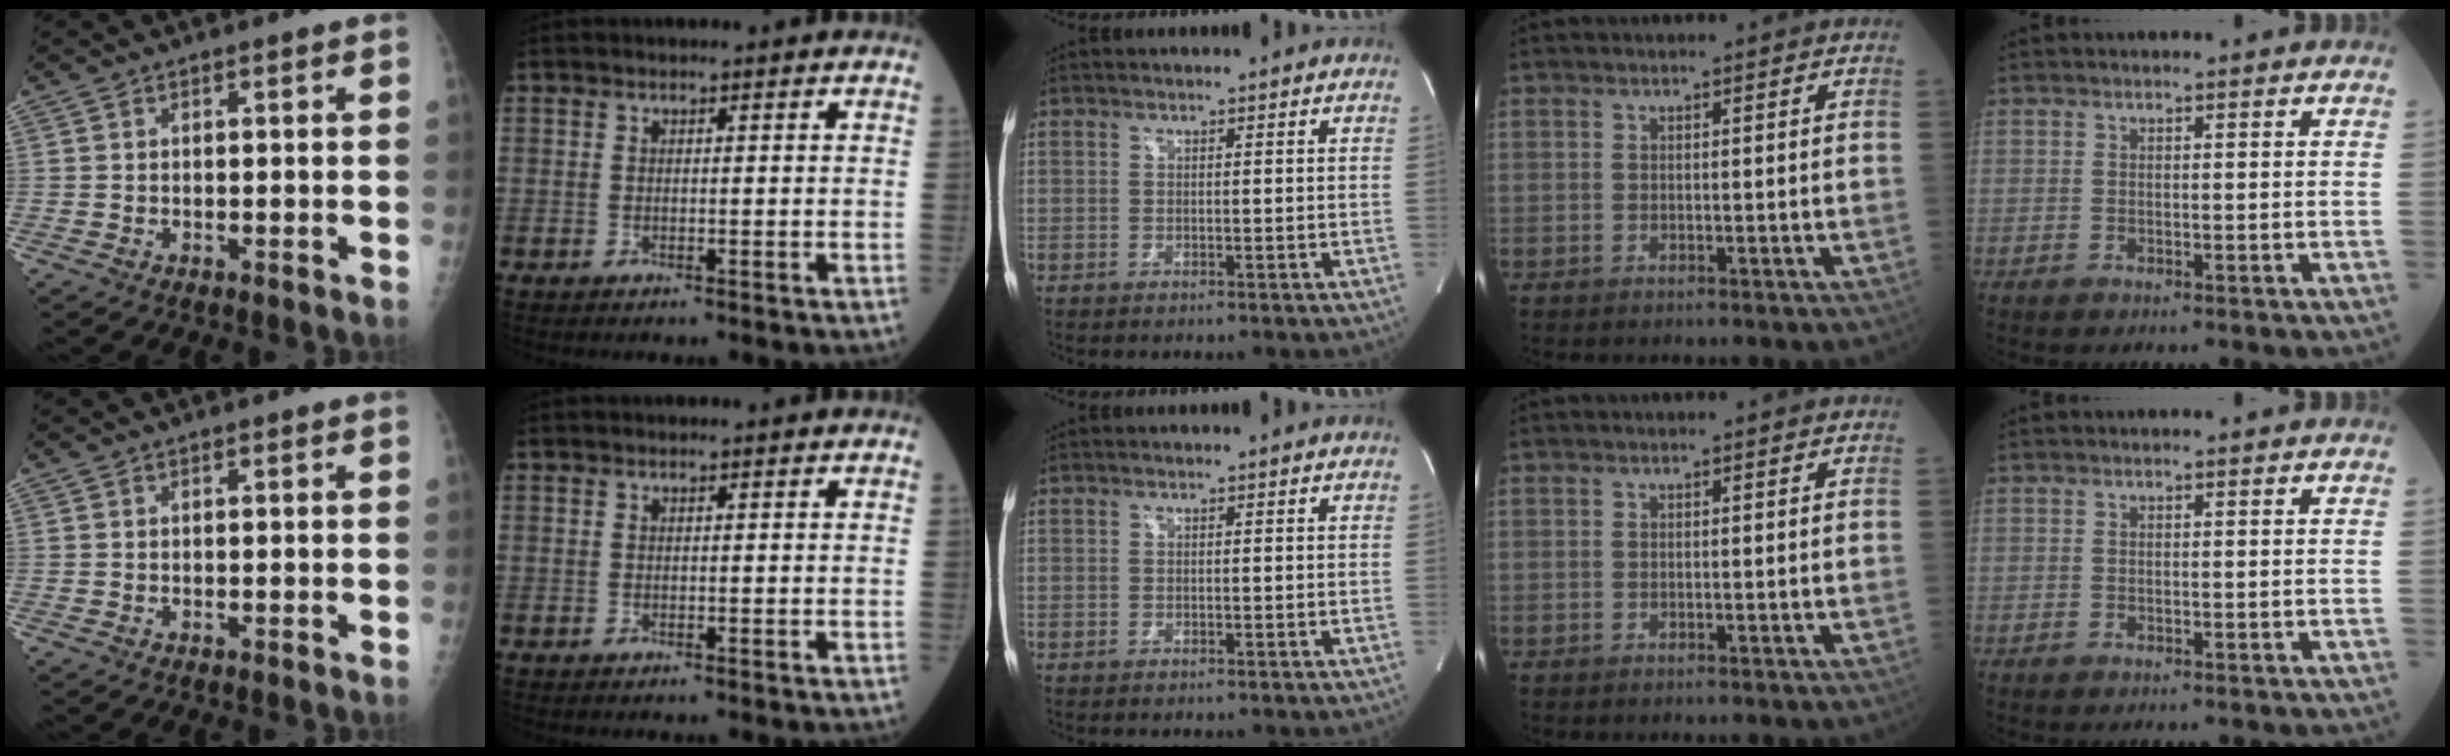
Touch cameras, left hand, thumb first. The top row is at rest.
{}